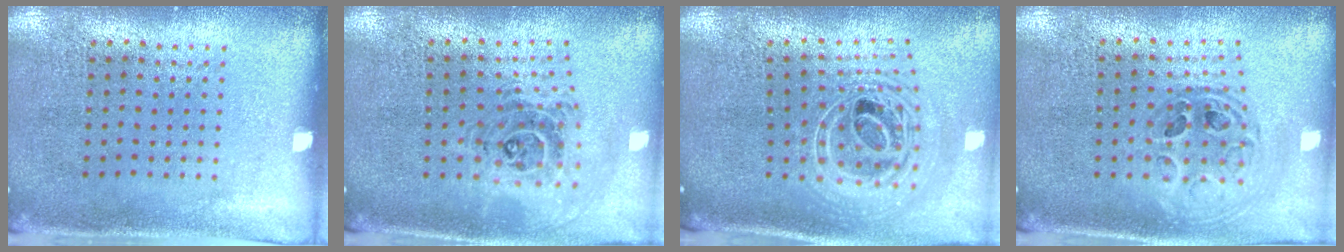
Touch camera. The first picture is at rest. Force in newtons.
{"total": 1.0, "press": 1.0, "slide": 0.3}
{"total": 2.7, "press": 1.9, "slide": 1.9}
{"total": 1.0, "press": 1.0, "slide": 0.2}